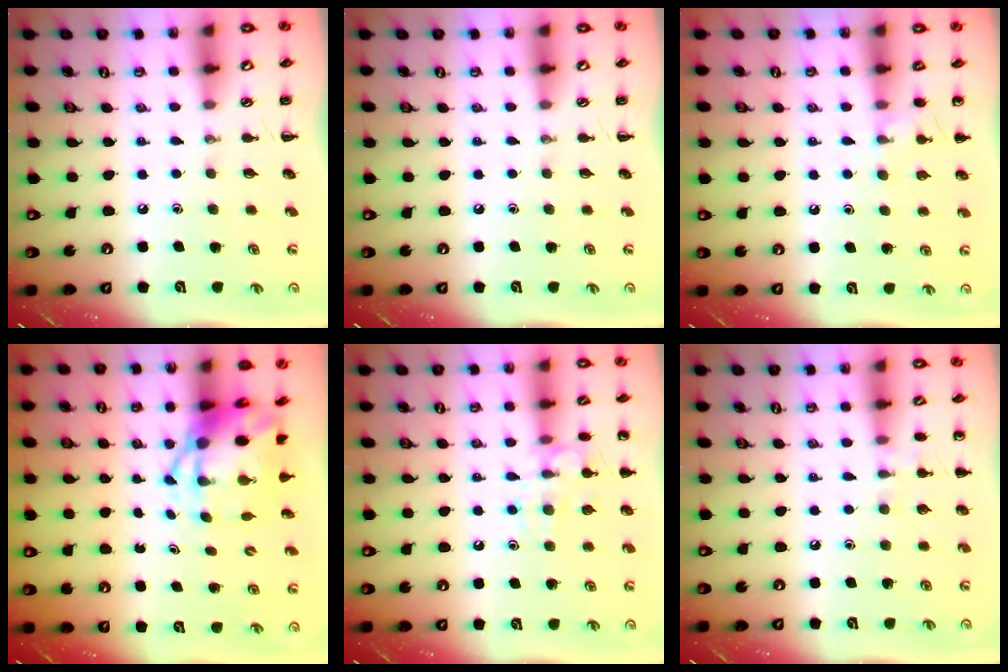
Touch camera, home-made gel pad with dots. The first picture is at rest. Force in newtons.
{"total": 0.0}
{"total": 7.6, "press": 7.4, "slide": 1.9}
{"total": 6.0, "press": 5.8, "slide": 1.7}
{"total": 11.9, "press": 11.8, "slide": 0.8}
{"total": 5.4, "press": 5.1, "slide": 1.6}